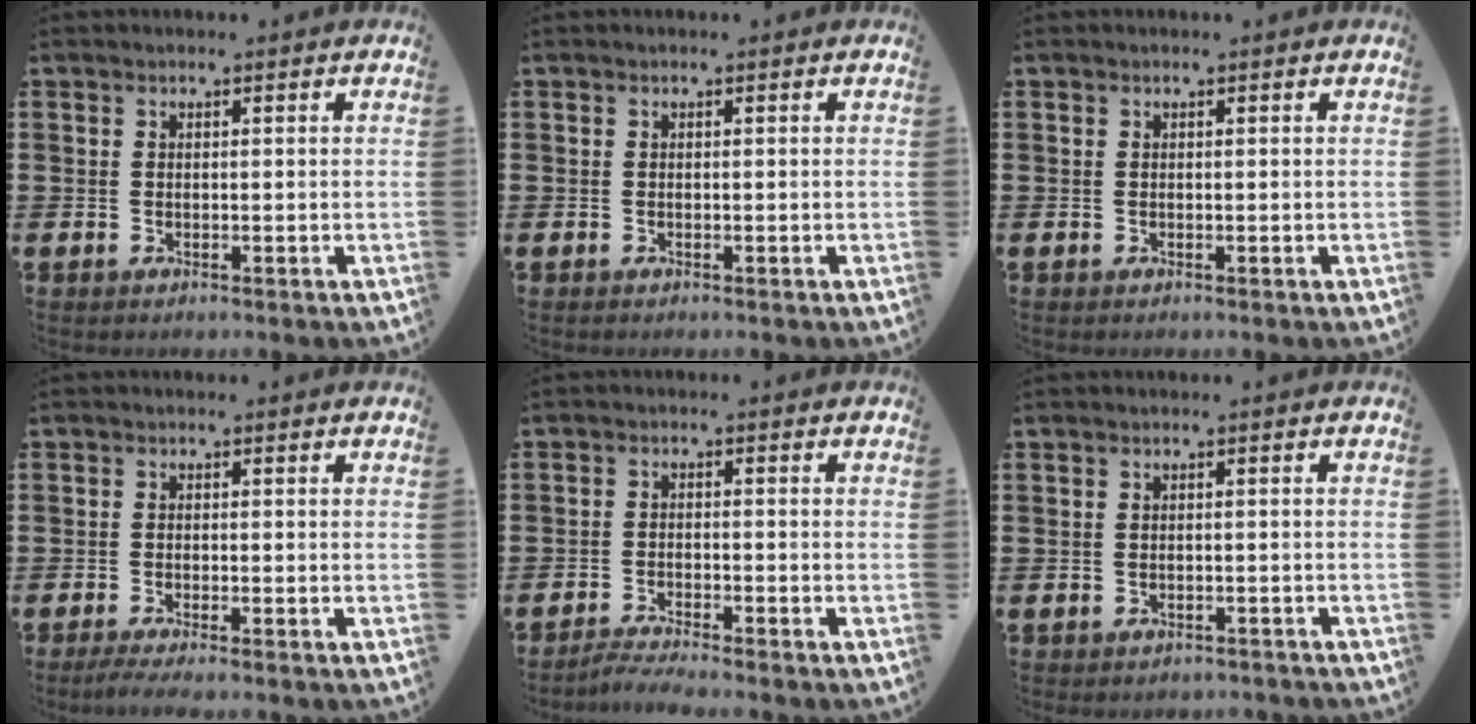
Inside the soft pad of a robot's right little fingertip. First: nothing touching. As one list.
[{"total": 0.0}, {"total": 0.0}, {"total": 1.5, "force": [-1.0, 0.1, 1.1], "torque": [-0.018, -0.001, -0.018]}, {"total": 2.1, "force": [-2.0, -0.2, 0.6], "torque": [-0.011, 0.004, -0.040]}, {"total": 0.6, "force": [-0.6, 0.1, 0.0], "torque": [-0.003, -0.002, -0.013]}]